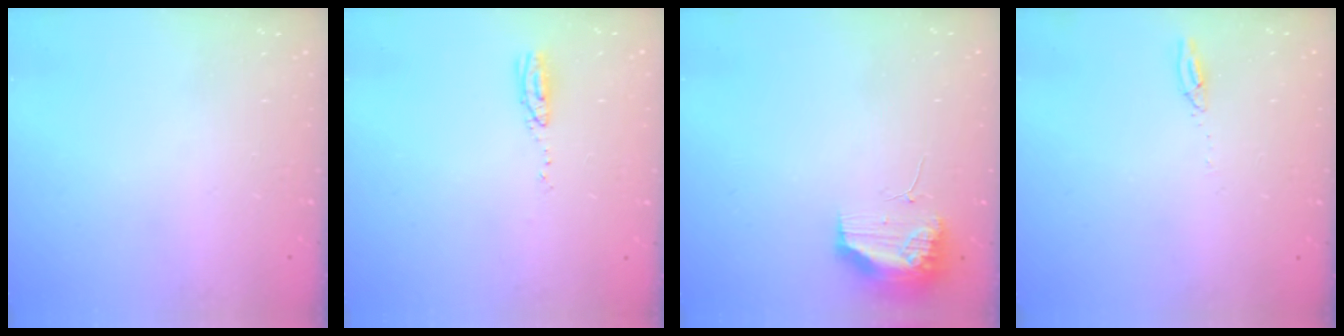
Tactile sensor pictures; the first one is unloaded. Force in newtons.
{"total": 14.7, "press": 6.3, "slide": 13.3}
{"total": 13.5, "press": 11.5, "slide": 7.0}
{"total": 2.7, "press": 2.7, "slide": 0.2}